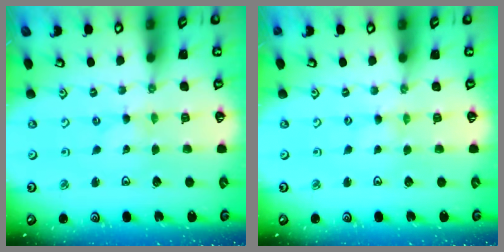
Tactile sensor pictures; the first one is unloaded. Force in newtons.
{"total": 0.0}